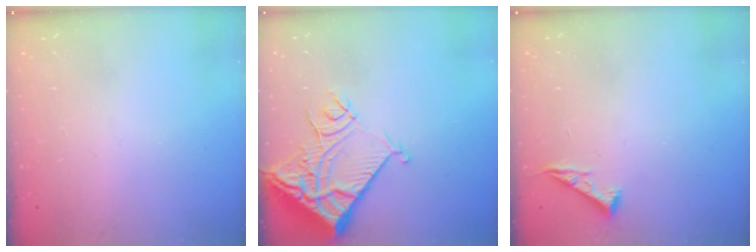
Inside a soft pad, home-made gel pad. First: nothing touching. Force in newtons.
{"total": 13.1, "press": 13.0, "slide": 1.7}
{"total": 4.3, "press": 4.3, "slide": 0.6}